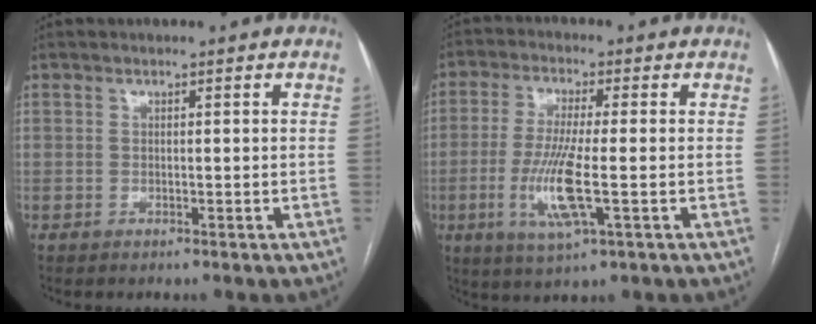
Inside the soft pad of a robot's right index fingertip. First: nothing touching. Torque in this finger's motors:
{"motor_torque": [1.59, -0.35, 0.86, 0.21]}